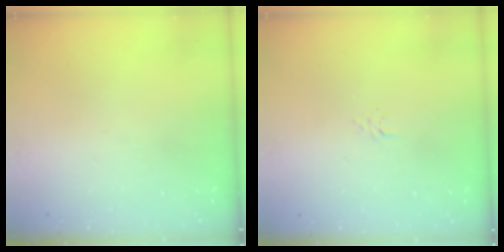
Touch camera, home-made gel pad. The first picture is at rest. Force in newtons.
{"total": 2.9, "press": 2.9, "slide": 0.3}